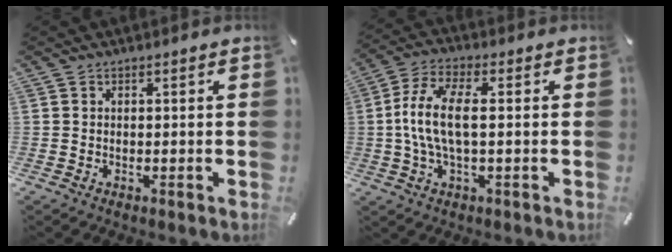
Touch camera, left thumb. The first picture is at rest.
{"total": 10.7, "force": [0.0, 4.1, 9.9], "torque": [-0.203, -0.005, -0.003]}